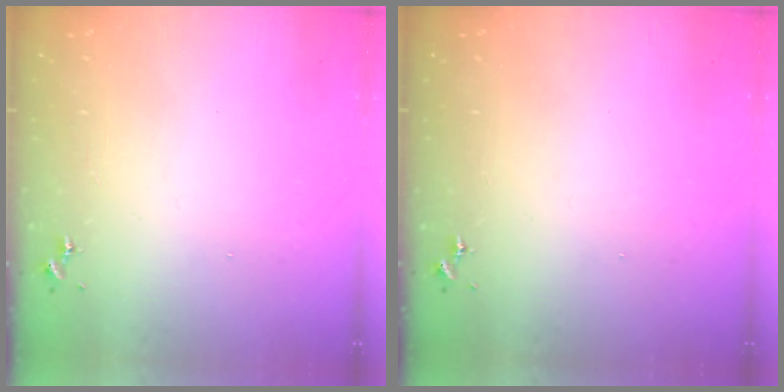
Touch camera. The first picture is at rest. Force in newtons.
{"total": 0.0}